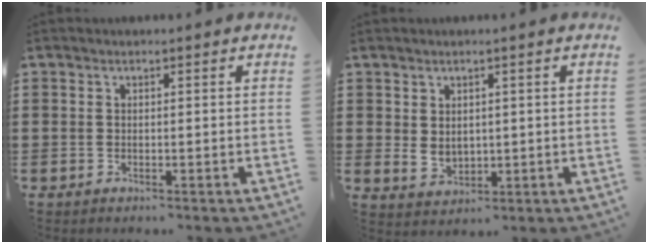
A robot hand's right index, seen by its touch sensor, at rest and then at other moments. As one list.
[{"total": 2.5, "force": [1.4, 1.9, 0.9], "torque": [-0.024, 0.006, 0.027]}]